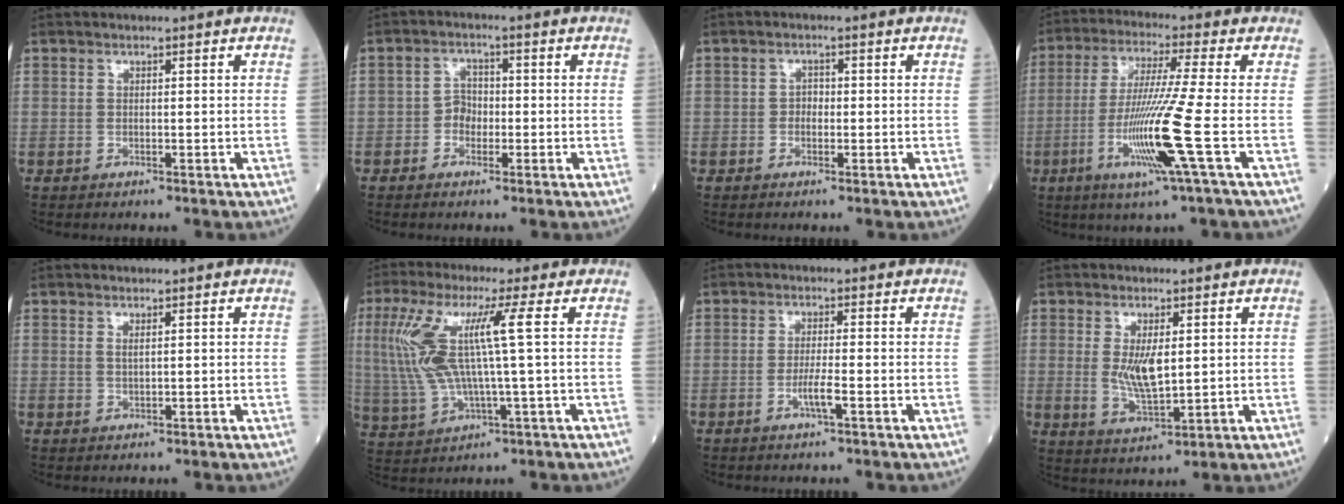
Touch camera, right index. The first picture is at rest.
{"total": 2.4, "force": [-0.9, 1.7, 1.5], "torque": [-0.021, 0.008, -0.020]}
{"total": 1.1, "force": [-0.3, 0.6, 0.9], "torque": [-0.012, 0.004, -0.006]}
{"total": 12.1, "force": [-3.6, -2.5, 11.2], "torque": [-0.230, -0.023, -0.074]}
{"total": 1.0, "force": [0.4, -0.2, 0.9], "torque": [-0.020, -0.003, 0.008]}
{"total": 11.8, "force": [2.2, 0.2, 11.6], "torque": [-0.270, 0.015, 0.046]}
{"total": 3.0, "force": [-1.2, -0.6, 2.7], "torque": [-0.056, -0.005, -0.025]}
{"total": 6.0, "force": [0.8, 1.4, 5.8], "torque": [-0.117, -0.011, 0.021]}